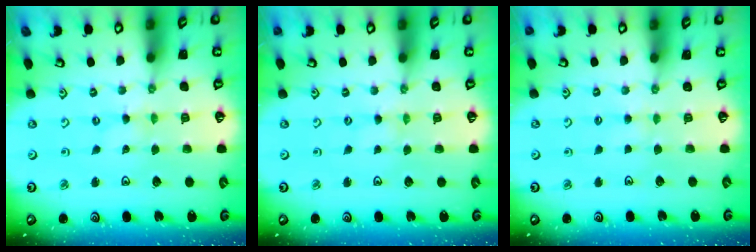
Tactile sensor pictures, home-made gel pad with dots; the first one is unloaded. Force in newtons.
{"total": 0.0}
{"total": 2.2, "press": 2.2, "slide": 0.4}